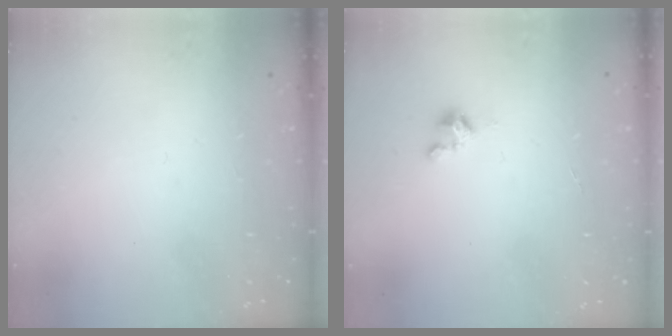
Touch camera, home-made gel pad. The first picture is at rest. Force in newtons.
{"total": 2.4, "press": 2.4, "slide": 0.3}